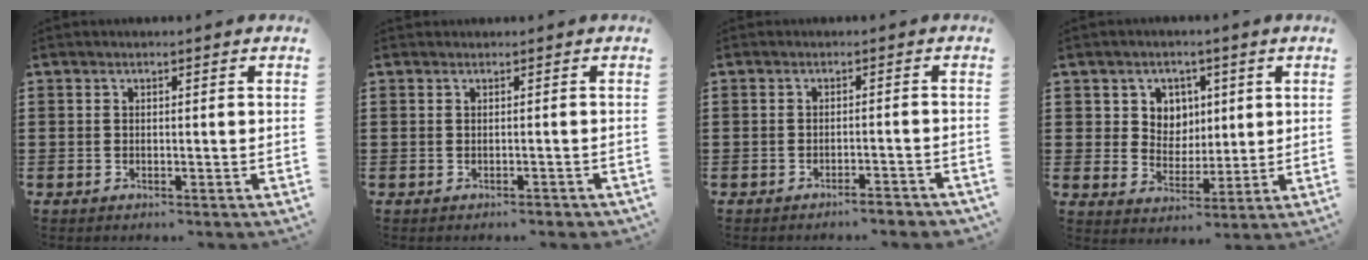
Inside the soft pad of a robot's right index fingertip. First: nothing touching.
{"total": 0.0}
{"total": 2.0, "force": [-1.9, -0.1, 0.4], "torque": [-0.011, 0.000, -0.039]}
{"total": 4.8, "force": [2.1, 4.3, 0.7], "torque": [-0.031, 0.007, 0.034]}